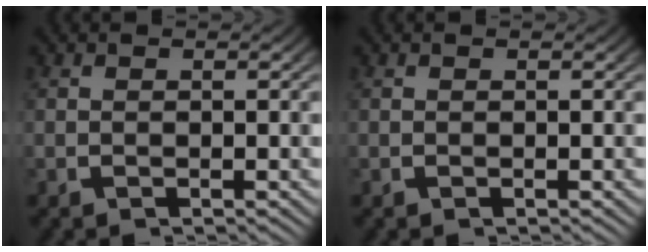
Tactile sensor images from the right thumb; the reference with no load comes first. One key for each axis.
{"total": 0.0}